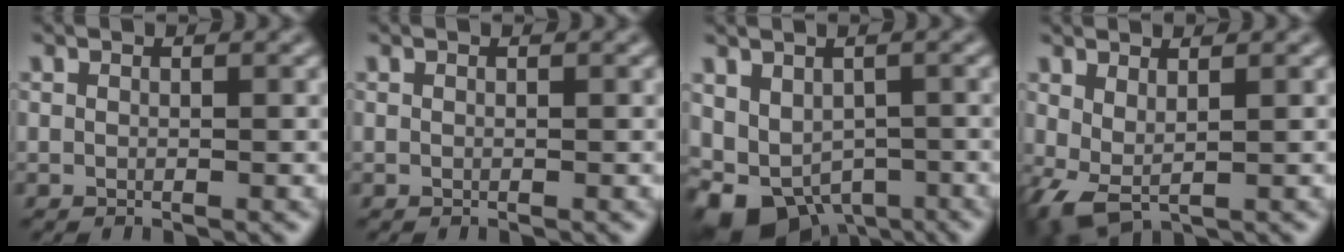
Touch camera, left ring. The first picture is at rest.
{"total": 0.0}
{"total": 7.0, "force": [-2.9, 4.9, 4.0], "torque": [-0.061, -0.021, -0.039]}
{"total": 2.7, "force": [0.6, 1.4, 2.2], "torque": [-0.057, -0.006, 0.013]}